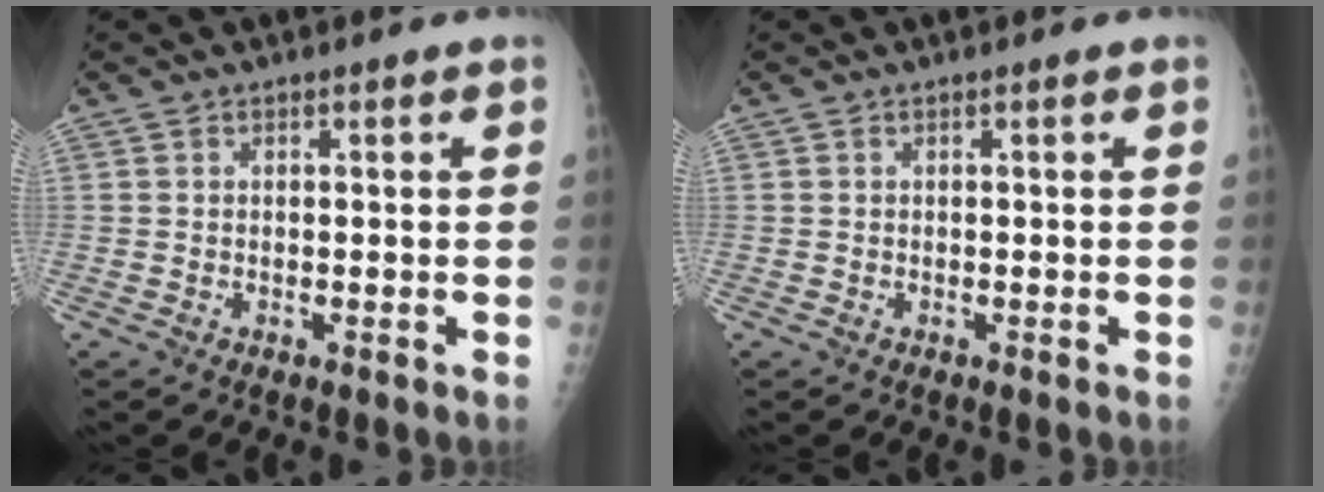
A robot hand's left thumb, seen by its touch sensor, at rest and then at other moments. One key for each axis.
{"total": 0.0}